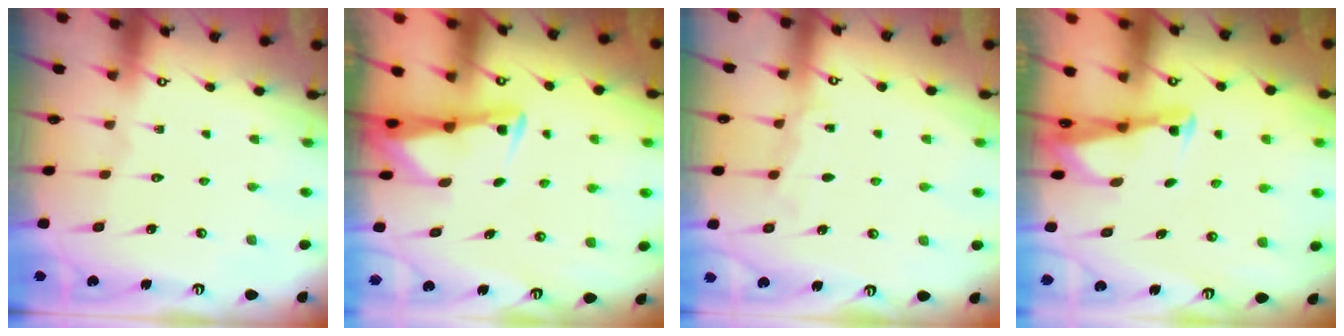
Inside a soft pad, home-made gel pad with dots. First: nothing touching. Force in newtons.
{"total": 3.0, "press": 3.0, "slide": 0.3}
{"total": 5.1, "press": 5.1, "slide": 0.6}
{"total": 2.6, "press": 2.6, "slide": 0.2}